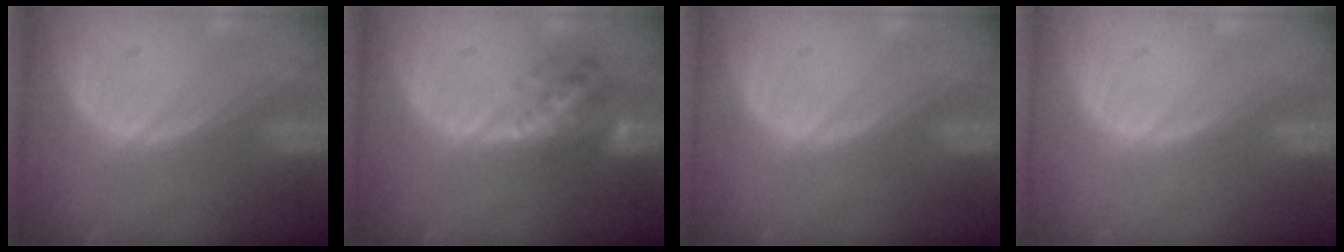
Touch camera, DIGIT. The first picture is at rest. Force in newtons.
{"total": 6.0, "press": 5.8, "slide": 1.6}
{"total": 0.6, "press": 0.0, "slide": 0.6}
{"total": 0.0}